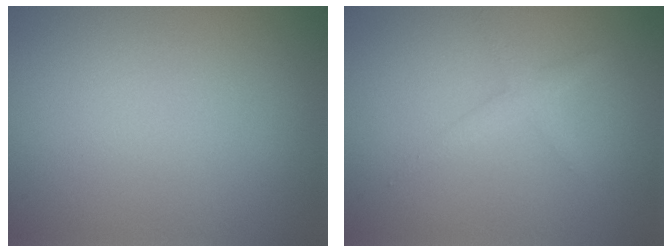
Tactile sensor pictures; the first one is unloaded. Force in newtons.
{"total": 1.6, "press": 1.6, "slide": 0.1}